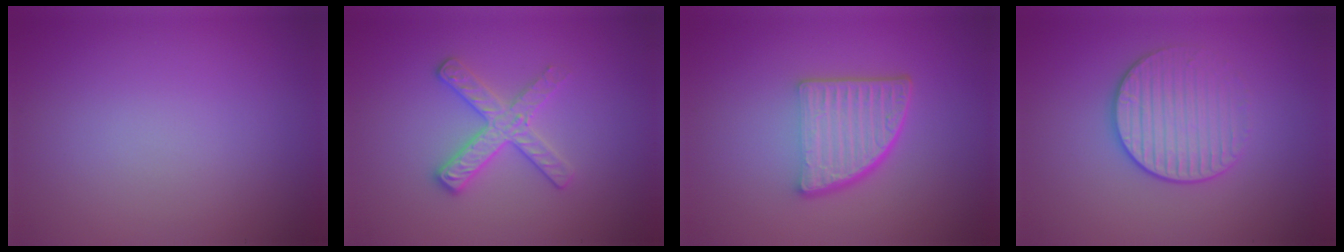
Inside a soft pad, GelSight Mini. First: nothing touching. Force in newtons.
{"total": 3.1, "press": 2.9, "slide": 1.1}
{"total": 5.6, "press": 3.8, "slide": 4.1}
{"total": 3.3, "press": 3.1, "slide": 1.2}